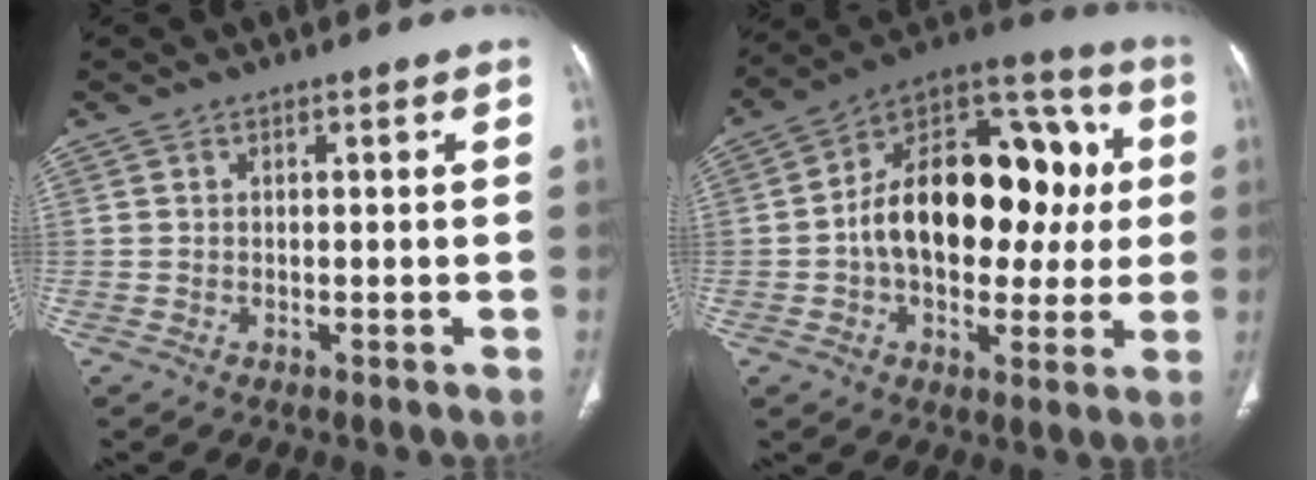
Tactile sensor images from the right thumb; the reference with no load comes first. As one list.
[{"total": 24.8, "force": [1.1, 15.3, 19.5], "torque": [-0.265, 0.043, 0.014]}]